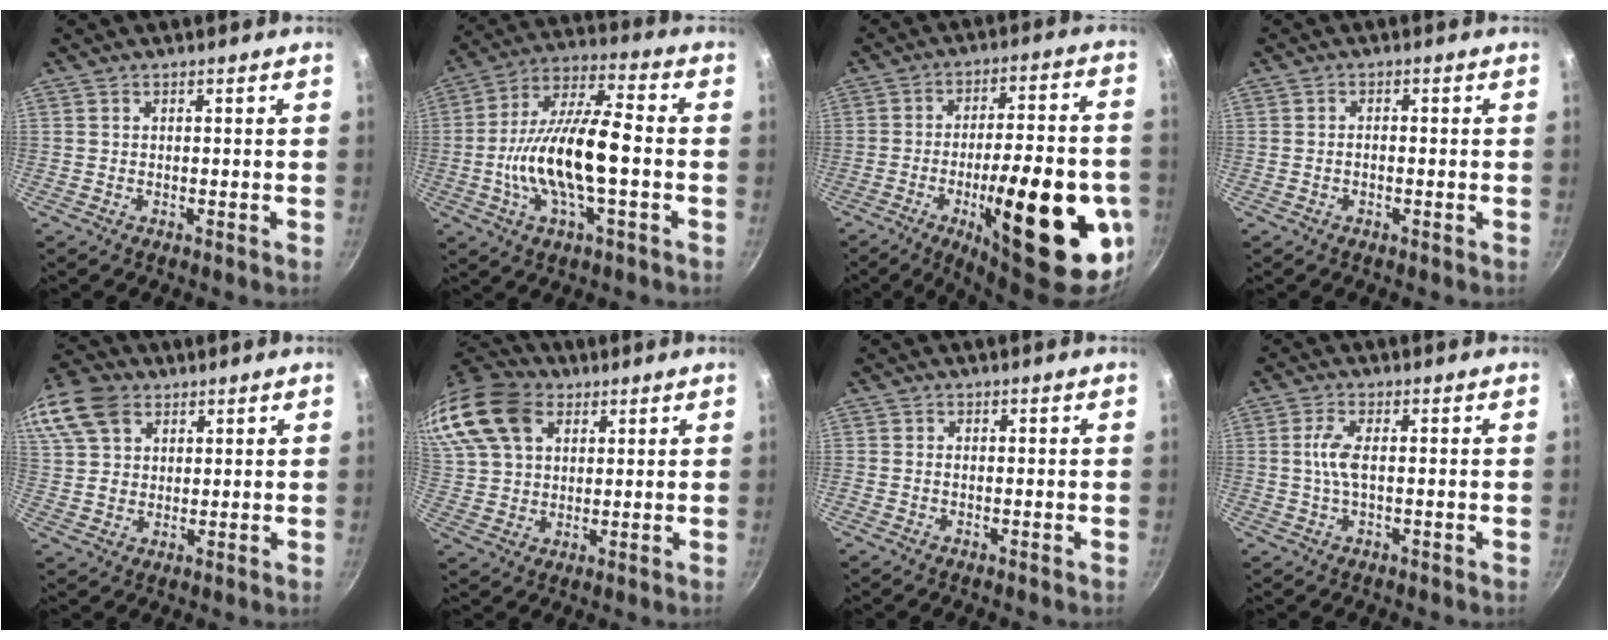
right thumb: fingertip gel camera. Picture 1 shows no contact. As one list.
[{"total": 17.1, "force": [-2.7, 6.1, 15.8], "torque": [-0.287, 0.035, -0.059]}, {"total": 28.4, "force": [-8.8, 9.2, 25.4], "torque": [-0.323, 0.020, -0.114]}, {"total": 1.2, "force": [-0.4, 0.6, 0.9], "torque": [-0.017, 0.009, -0.010]}, {"total": 19.6, "force": [9.3, 14.1, 9.9], "torque": [-0.244, 0.036, 0.176]}, {"total": 21.3, "force": [9.3, 14.7, 12.2], "torque": [-0.274, 0.023, 0.173]}, {"total": 0.7, "force": [-0.2, 0.6, 0.5], "torque": [-0.010, 0.003, -0.004]}, {"total": 4.4, "force": [0.0, 1.5, 4.1], "torque": [-0.098, 0.005, -0.003]}]